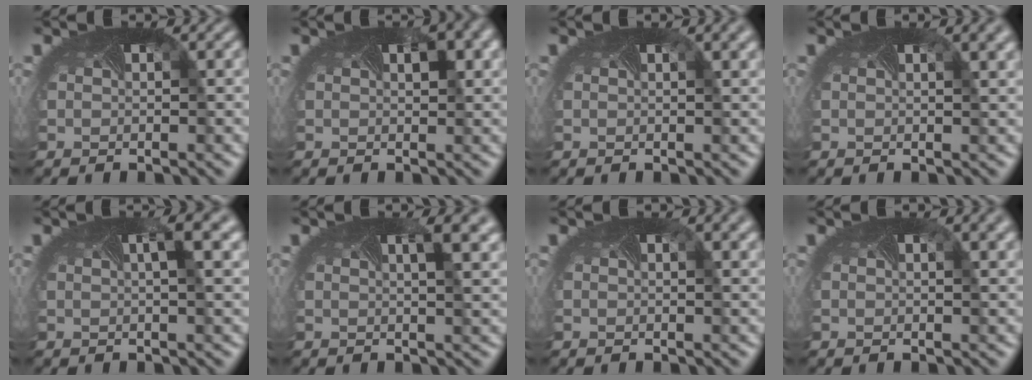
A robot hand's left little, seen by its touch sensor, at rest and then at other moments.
{"total": 2.5, "force": [1.0, 0.8, 2.2], "torque": [-0.030, -0.002, 0.015]}
{"total": 2.6, "force": [1.3, 1.0, 2.0], "torque": [-0.014, 0.006, -0.001]}
{"total": 3.6, "force": [1.8, 1.4, 2.7], "torque": [-0.018, 0.010, 0.004]}
{"total": 3.3, "force": [1.3, 0.7, 3.0], "torque": [-0.030, 0.003, 0.012]}
{"total": 3.9, "force": [1.6, 1.3, 3.3], "torque": [-0.028, 0.002, 0.013]}
{"total": 2.3, "force": [1.2, 1.0, 1.7], "torque": [-0.009, 0.005, -0.002]}
{"total": 2.9, "force": [1.5, 1.2, 2.2], "torque": [-0.013, 0.007, -0.001]}